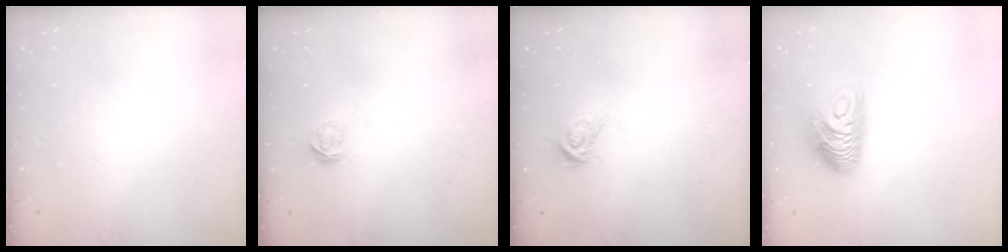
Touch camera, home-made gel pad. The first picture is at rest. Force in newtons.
{"total": 1.8, "press": 1.7, "slide": 0.2}
{"total": 6.0, "press": 6.0, "slide": 0.3}
{"total": 10.2, "press": 10.2, "slide": 0.4}